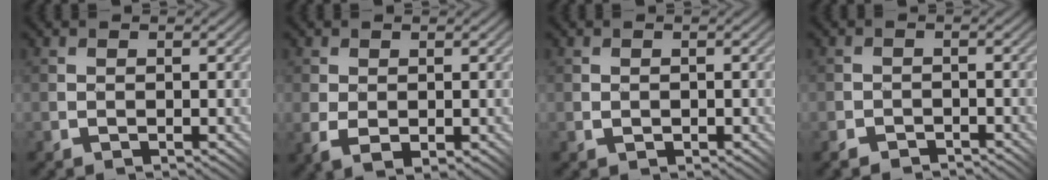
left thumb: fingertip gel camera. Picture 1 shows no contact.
{"total": 3.7, "force": [-0.7, 2.3, 2.8], "torque": [-0.062, -0.014, -0.005]}
{"total": 0.7, "force": [-0.1, 0.7, 0.2], "torque": [-0.003, -0.002, -0.001]}
{"total": 1.6, "force": [-1.6, 0.4, -0.2], "torque": [0.006, 0.004, -0.036]}